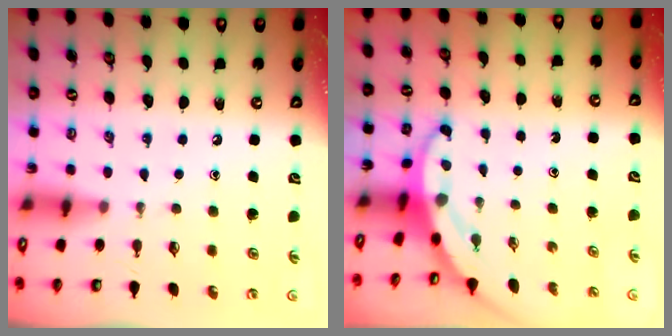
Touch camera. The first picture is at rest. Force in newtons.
{"total": 3.7, "press": 3.7, "slide": 0.5}